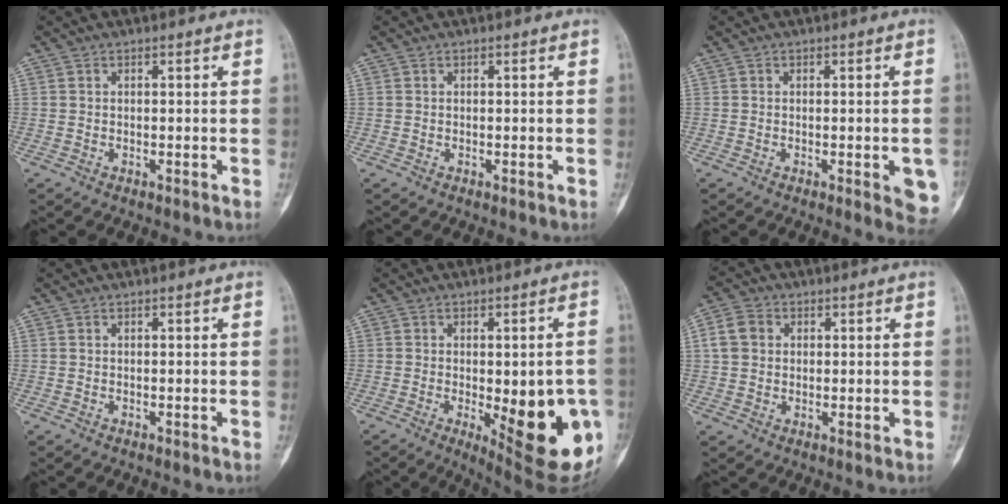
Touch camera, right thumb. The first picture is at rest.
{"total": 0.0}
{"total": 6.3, "force": [-1.8, 1.9, 5.7], "torque": [-0.047, -0.005, -0.019]}
{"total": 0.0}
{"total": 18.1, "force": [-4.4, 6.6, 16.3], "torque": [-0.148, -0.002, -0.031]}
{"total": 5.4, "force": [1.1, 4.5, 2.8], "torque": [-0.042, 0.009, 0.018]}